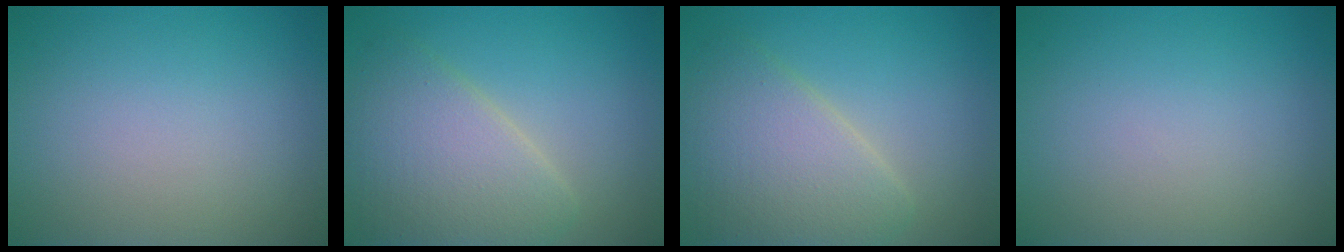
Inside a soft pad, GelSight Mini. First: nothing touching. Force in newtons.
{"total": 5.9, "press": 5.9, "slide": 0.3}
{"total": 5.9, "press": 5.9, "slide": 0.3}
{"total": 0.0}